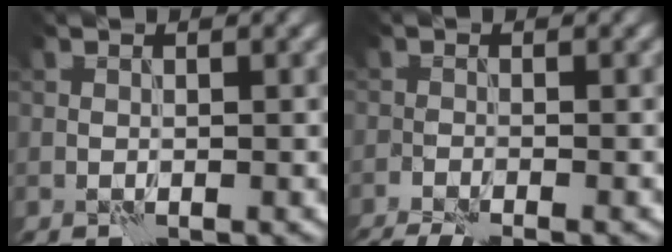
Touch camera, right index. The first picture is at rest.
{"total": 4.5, "force": [-4.0, 0.6, 2.1], "torque": [-0.038, -0.020, -0.067]}